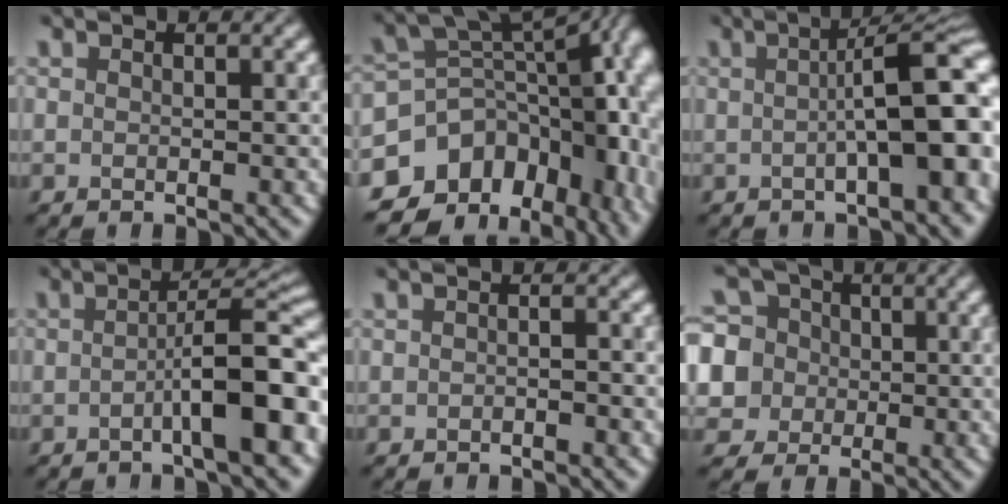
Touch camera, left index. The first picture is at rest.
{"total": 16.7, "force": [-5.8, 11.4, 10.7], "torque": [-0.157, -0.014, -0.065]}
{"total": 10.0, "force": [0.0, 3.0, 9.5], "torque": [-0.101, 0.016, -0.001]}
{"total": 7.5, "force": [-2.0, 1.6, 7.0], "torque": [-0.095, 0.020, -0.038]}
{"total": 0.9, "force": [-0.5, 0.2, 0.7], "torque": [-0.013, -0.002, -0.012]}
{"total": 8.5, "force": [1.2, 7.8, 3.0], "torque": [-0.084, 0.034, -0.001]}